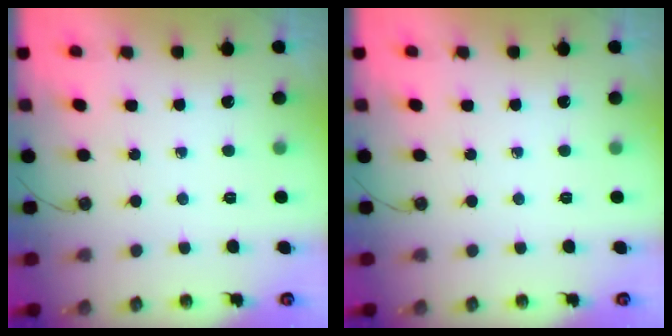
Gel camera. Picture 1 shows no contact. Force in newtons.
{"total": 0.0}